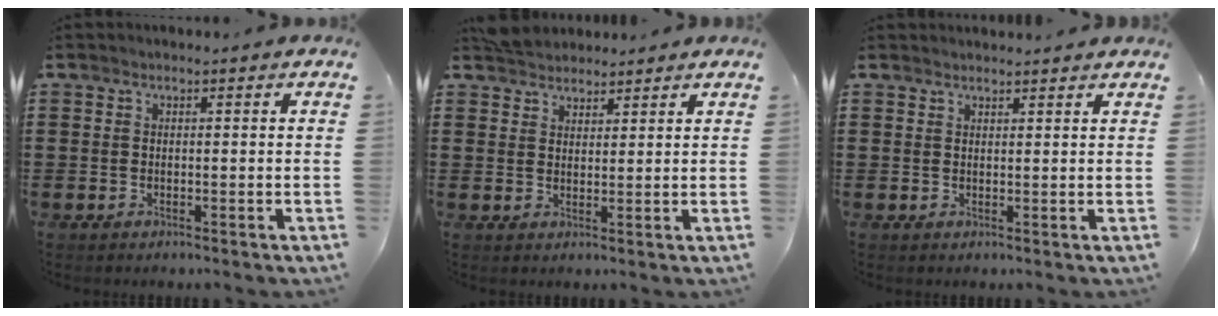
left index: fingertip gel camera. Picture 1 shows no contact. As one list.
[{"total": 3.1, "force": [3.0, 0.7, -0.4], "torque": [-0.003, -0.001, 0.059]}, {"total": 1.4, "force": [1.3, 0.3, -0.3], "torque": [0.001, 0.000, 0.026]}]